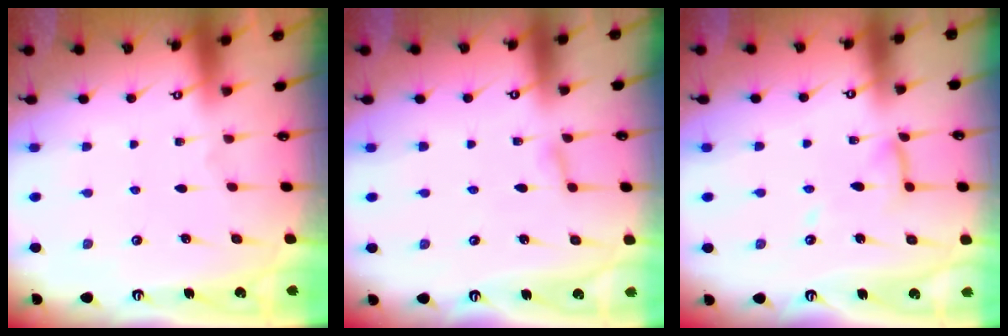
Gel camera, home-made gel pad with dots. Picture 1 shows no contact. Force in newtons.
{"total": 3.5, "press": 3.4, "slide": 0.2}
{"total": 8.5, "press": 8.4, "slide": 0.8}